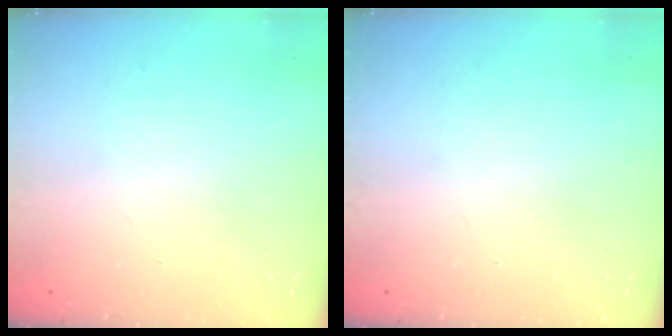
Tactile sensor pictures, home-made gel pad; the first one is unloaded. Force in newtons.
{"total": 0.0}